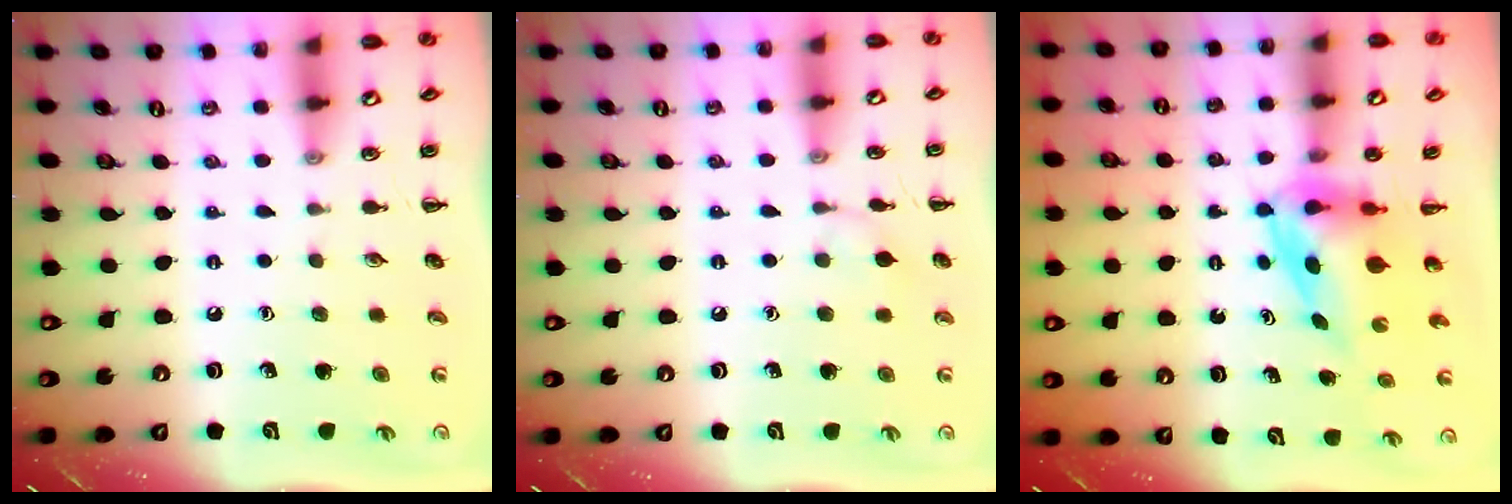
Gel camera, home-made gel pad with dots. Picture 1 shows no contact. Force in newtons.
{"total": 5.2, "press": 4.8, "slide": 2.0}
{"total": 4.0, "press": 3.9, "slide": 0.7}